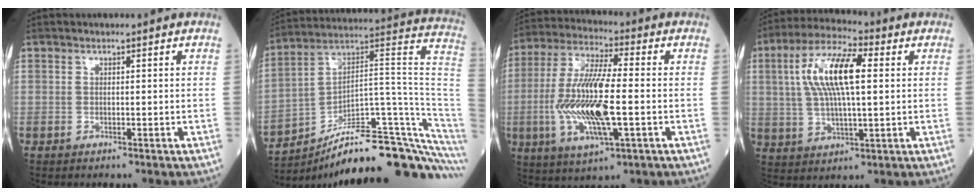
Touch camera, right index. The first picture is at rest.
{"total": 25.0, "force": [-18.8, 2.6, 16.2], "torque": [-0.132, 0.067, -0.278]}
{"total": 15.4, "force": [-2.6, 2.9, 14.9], "torque": [-0.310, -0.009, -0.045]}
{"total": 12.3, "force": [2.5, 3.3, 11.6], "torque": [-0.236, 0.020, 0.045]}